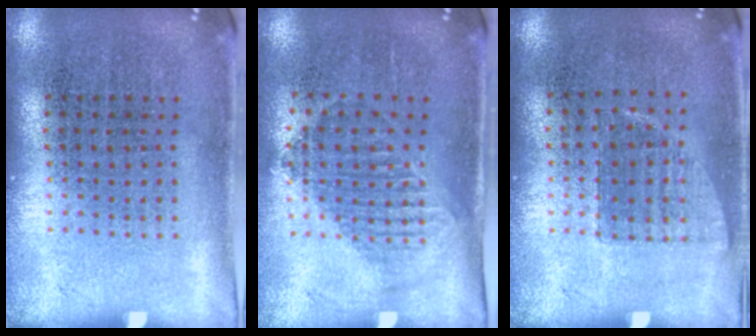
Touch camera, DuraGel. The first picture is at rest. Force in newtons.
{"total": 1.2, "press": 1.1, "slide": 0.5}
{"total": 0.7, "press": 0.7, "slide": 0.2}